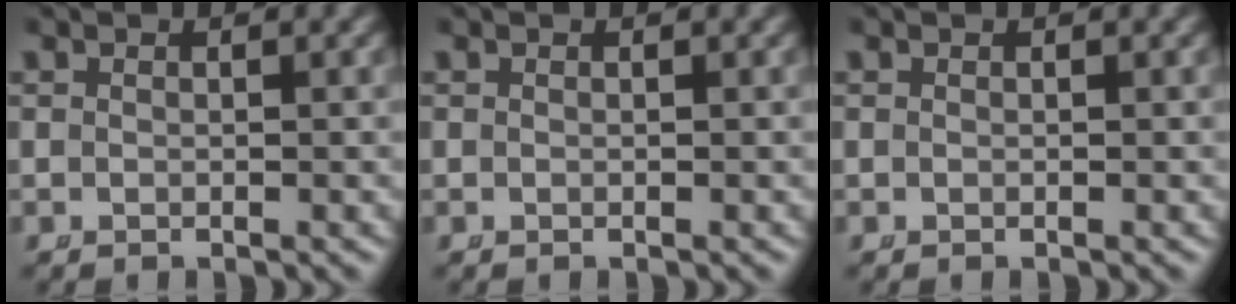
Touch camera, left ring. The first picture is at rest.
{"total": 0.0}
{"total": 0.0}